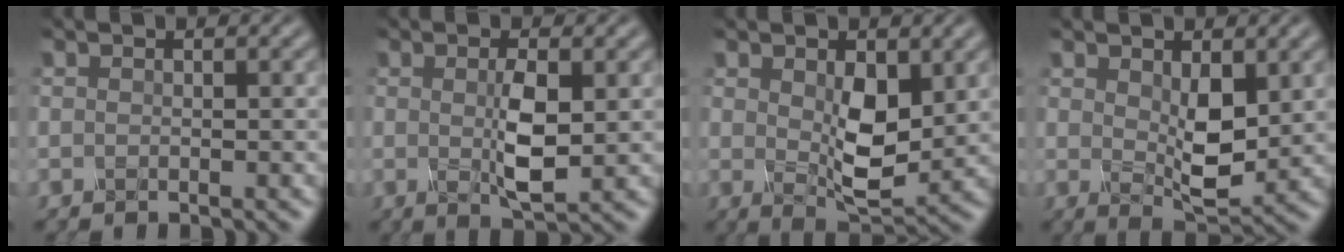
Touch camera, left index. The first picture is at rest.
{"total": 3.1, "force": [0.2, 0.5, 3.0], "torque": [-0.075, -0.004, 0.013]}
{"total": 4.4, "force": [0.7, 2.1, 3.8], "torque": [-0.084, -0.008, 0.026]}
{"total": 3.7, "force": [0.7, 1.8, 3.2], "torque": [-0.077, -0.008, 0.027]}